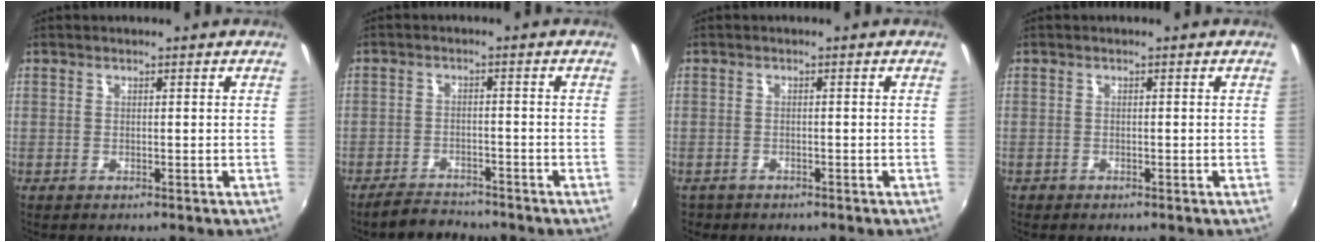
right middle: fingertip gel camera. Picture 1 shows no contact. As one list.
[{"total": 4.6, "force": [-4.3, 1.6, 0.7], "torque": [-0.032, 0.007, -0.068]}, {"total": 1.8, "force": [-1.1, 1.3, 0.5], "torque": [-0.013, -0.004, -0.015]}, {"total": 0.6, "force": [-0.4, 0.4, 0.1], "torque": [-0.005, -0.001, -0.005]}]